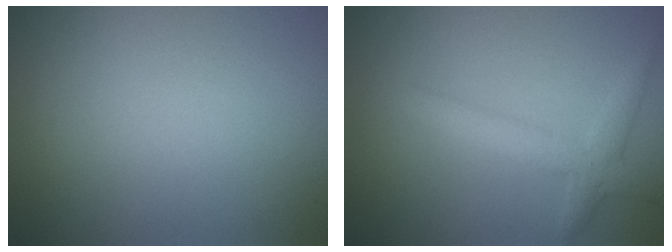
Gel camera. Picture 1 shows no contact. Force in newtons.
{"total": 2.7, "press": 2.7, "slide": 0.1}